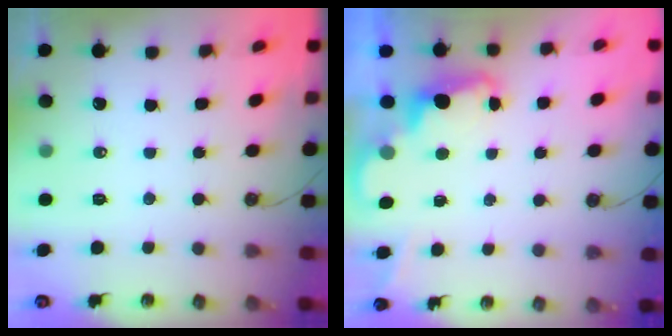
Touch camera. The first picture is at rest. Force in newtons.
{"total": 2.3, "press": 2.3, "slide": 0.5}